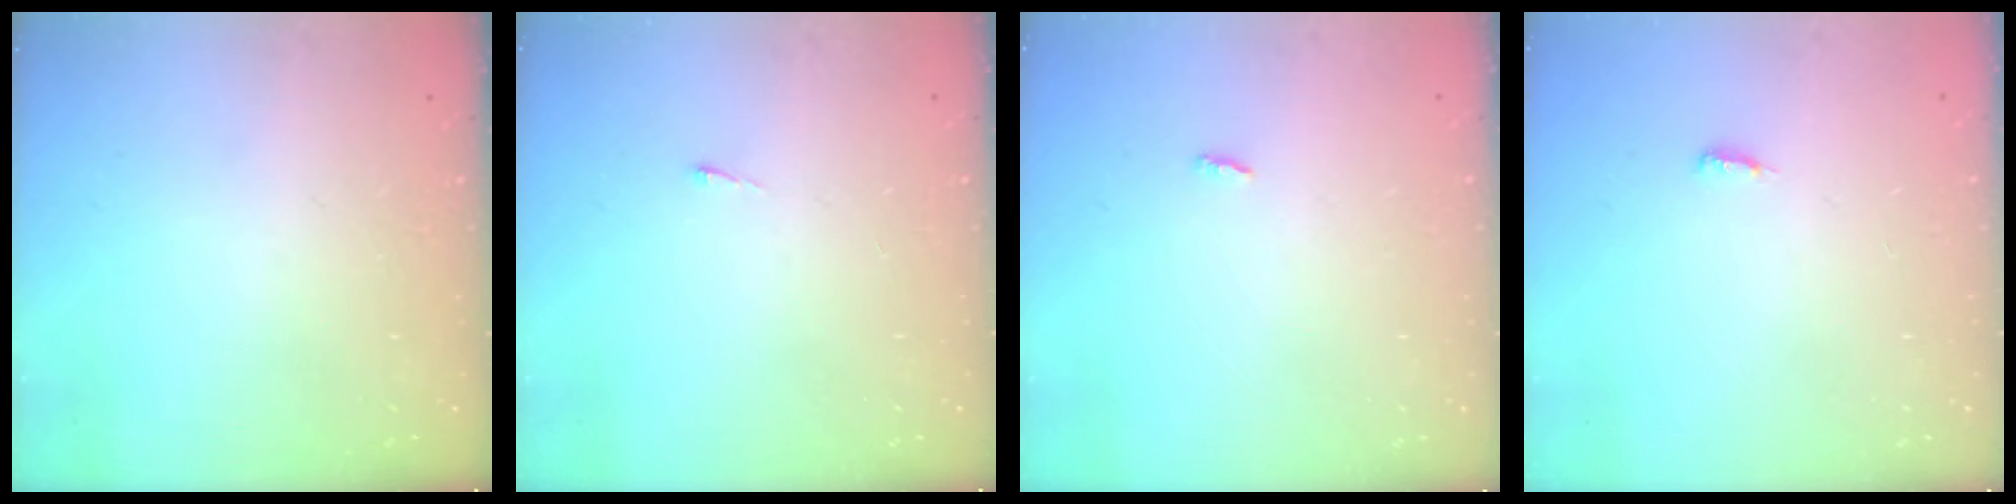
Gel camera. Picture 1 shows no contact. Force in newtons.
{"total": 2.7, "press": 2.7, "slide": 0.4}
{"total": 1.9, "press": 1.9, "slide": 0.2}
{"total": 4.3, "press": 4.1, "slide": 1.3}